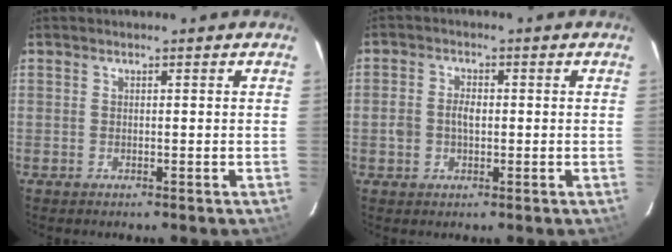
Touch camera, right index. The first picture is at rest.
{"total": 3.7, "force": [-0.5, 2.6, 2.5], "torque": [-0.048, 0.007, -0.008]}